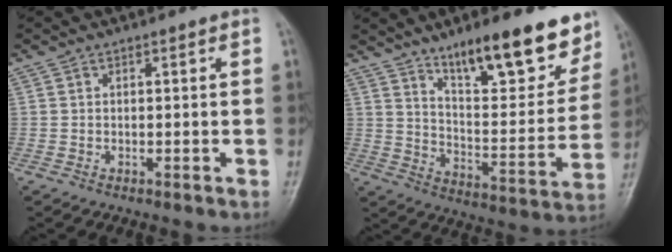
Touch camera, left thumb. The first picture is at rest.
{"total": 19.3, "force": [13.2, 5.5, 12.9], "torque": [-0.143, -0.075, 0.211]}